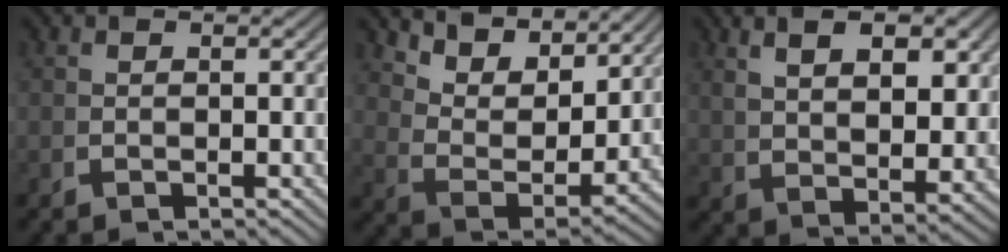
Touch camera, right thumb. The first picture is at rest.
{"total": 7.9, "force": [4.2, 3.9, 5.4], "torque": [-0.118, -0.011, 0.078]}
{"total": 5.9, "force": [2.9, 2.3, 4.6], "torque": [-0.058, -0.001, 0.060]}